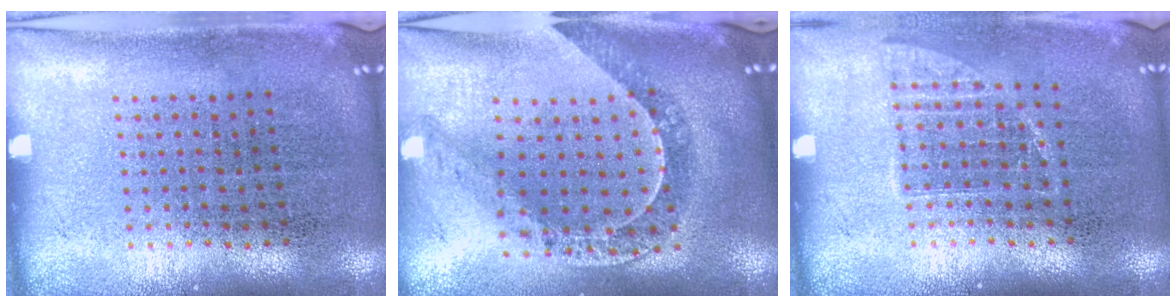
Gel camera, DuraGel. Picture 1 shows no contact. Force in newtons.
{"total": 1.2, "press": 1.2, "slide": 0.2}
{"total": 1.0, "press": 0.8, "slide": 0.6}